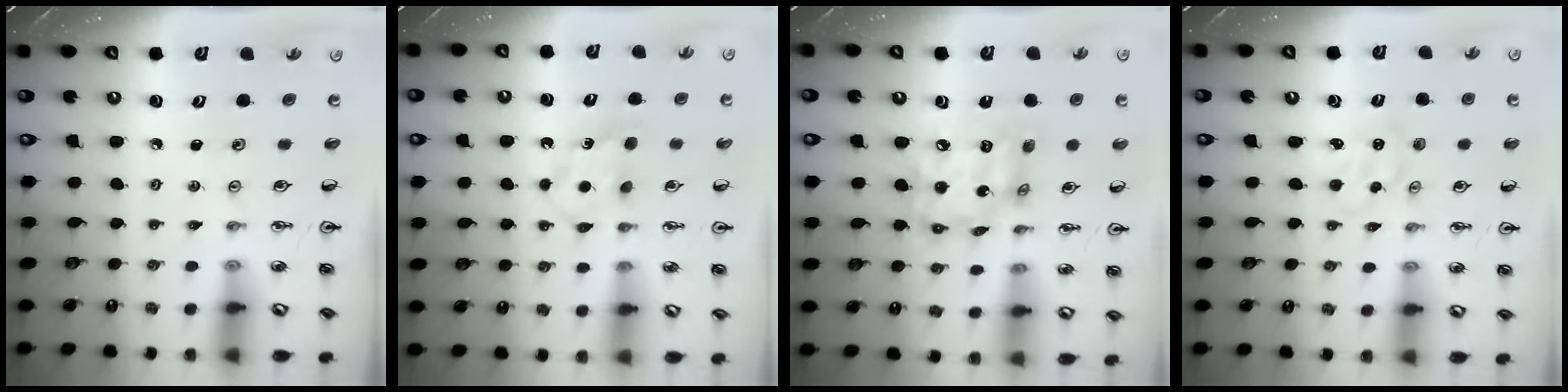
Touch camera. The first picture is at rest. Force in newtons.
{"total": 5.3, "press": 5.2, "slide": 0.6}
{"total": 13.6, "press": 13.5, "slide": 1.7}
{"total": 0.8, "press": 0.7, "slide": 0.2}